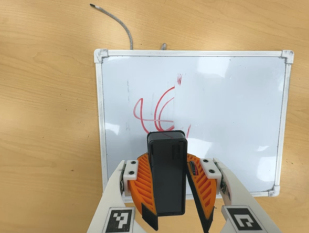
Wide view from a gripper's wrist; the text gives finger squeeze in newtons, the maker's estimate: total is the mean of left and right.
{"total": 9.5, "left": 10.4, "right": 8.6}